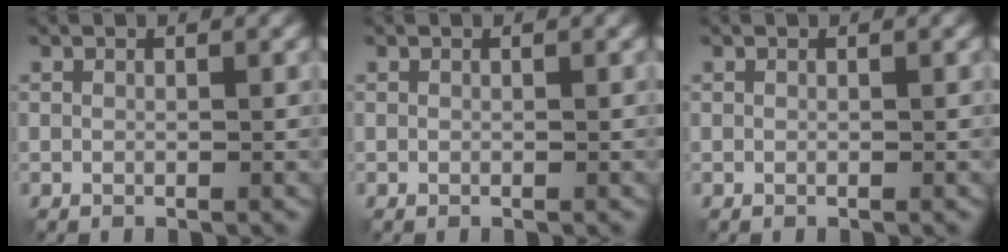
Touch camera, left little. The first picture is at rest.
{"total": 0.0}
{"total": 0.0}